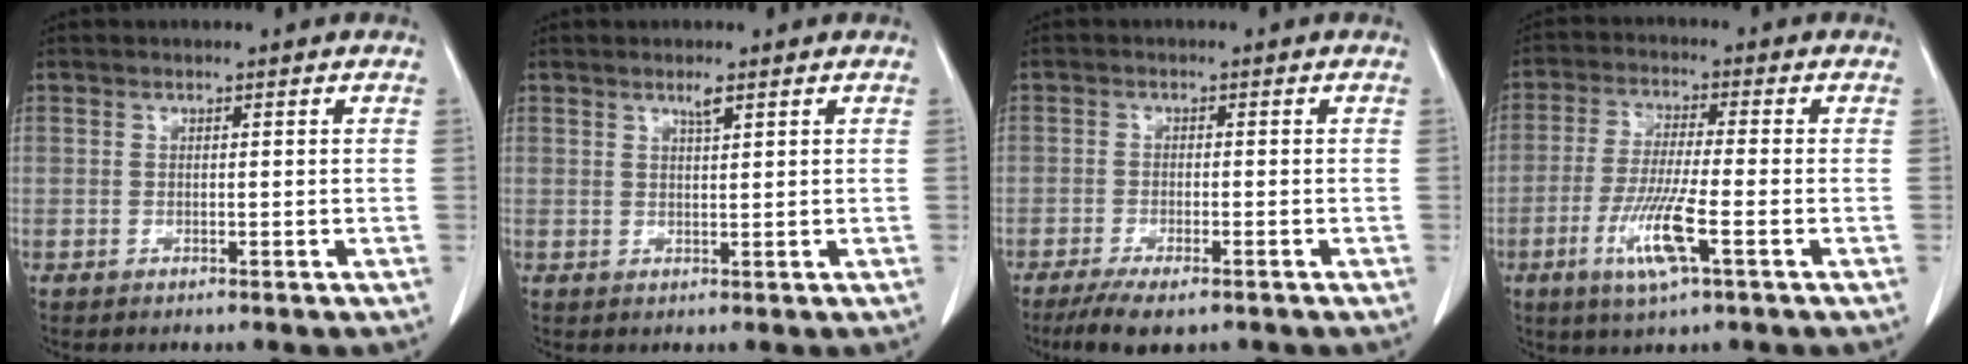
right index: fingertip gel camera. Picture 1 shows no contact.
{"total": 1.5, "force": [1.0, 0.0, 1.1], "torque": [-0.021, -0.002, 0.019]}
{"total": 6.7, "force": [-4.9, 1.8, 4.3], "torque": [-0.068, -0.014, -0.077]}
{"total": 9.0, "force": [-3.5, 0.4, 8.3], "torque": [-0.166, -0.017, -0.067]}